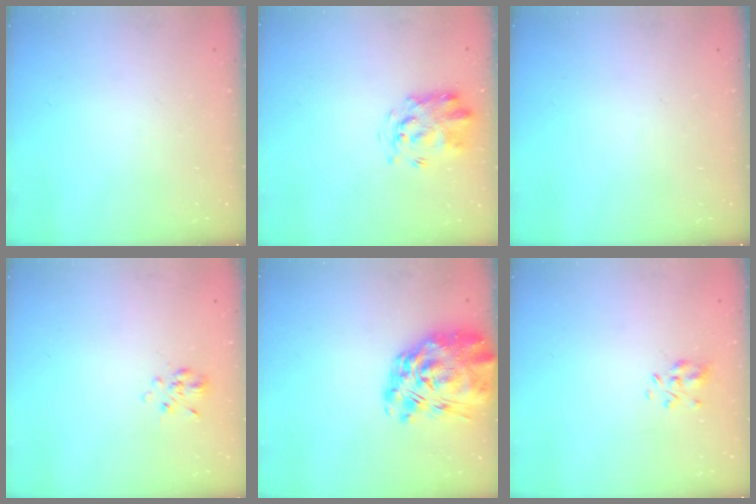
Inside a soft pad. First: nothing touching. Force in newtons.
{"total": 3.2, "press": 3.1, "slide": 0.8}
{"total": 0.0}
{"total": 3.2, "press": 2.9, "slide": 1.3}
{"total": 16.6, "press": 15.5, "slide": 5.9}
{"total": 3.6, "press": 3.4, "slide": 1.2}